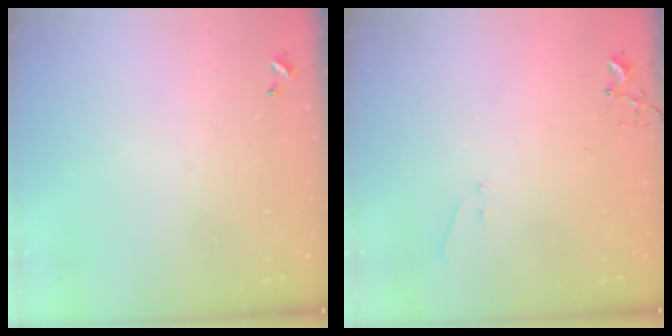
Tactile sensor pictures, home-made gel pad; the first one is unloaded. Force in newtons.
{"total": 5.7, "press": 5.7, "slide": 0.7}